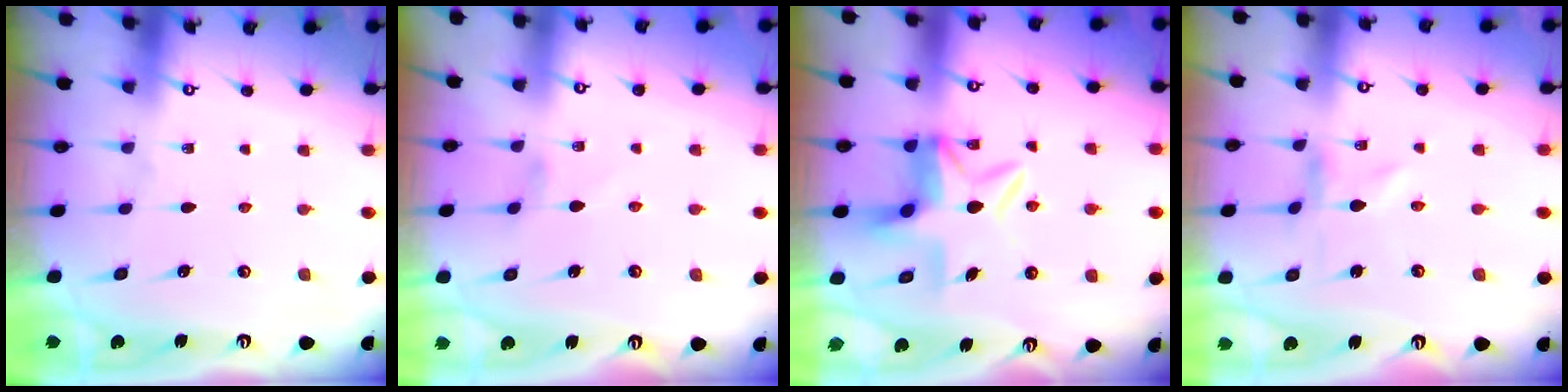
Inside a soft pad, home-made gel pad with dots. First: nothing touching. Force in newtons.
{"total": 0.0}
{"total": 7.5, "press": 7.4, "slide": 1.2}
{"total": 0.0}